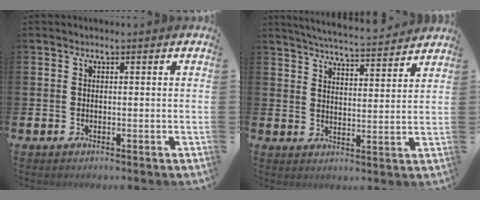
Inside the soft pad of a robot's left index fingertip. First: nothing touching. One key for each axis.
{"total": 5.6, "fx": 5.5, "fy": -0.1, "fz": 1.0, "tx": -0.029, "ty": -0.038, "tz": 0.094}